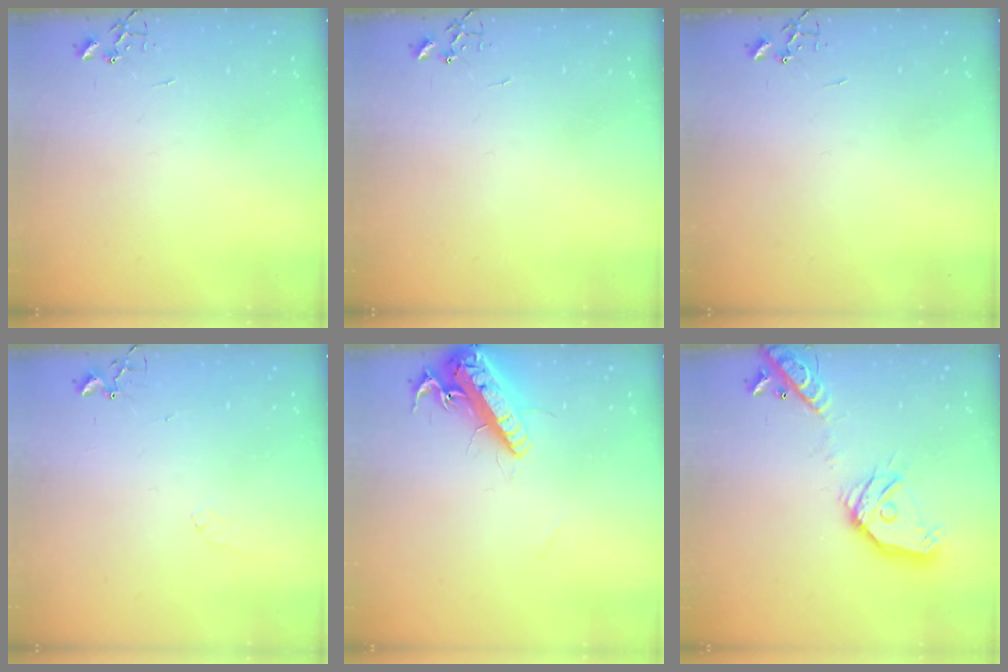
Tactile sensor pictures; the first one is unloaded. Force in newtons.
{"total": 0.0}
{"total": 0.0}
{"total": 5.5, "press": 5.5, "slide": 0.8}
{"total": 16.5, "press": 16.2, "slide": 3.1}
{"total": 18.8, "press": 18.6, "slide": 3.0}